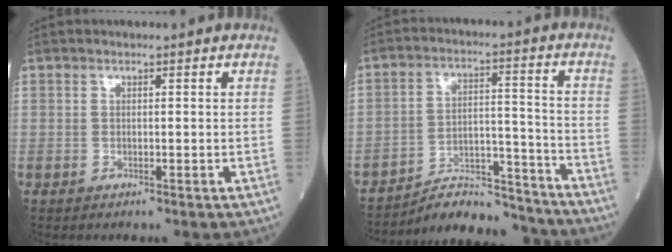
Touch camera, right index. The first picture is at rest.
{"total": 10.7, "force": [-10.6, 1.3, 0.8], "torque": [-0.008, 0.039, -0.176]}